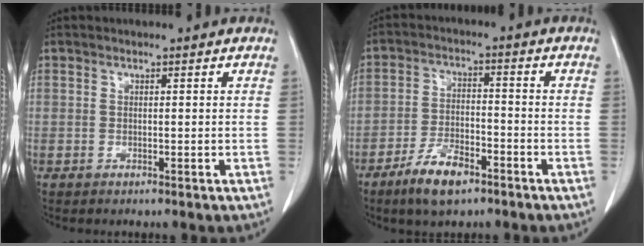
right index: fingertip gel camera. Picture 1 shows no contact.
{"total": 7.5, "force": [-5.0, 2.8, 4.8], "torque": [-0.097, -0.002, -0.089]}